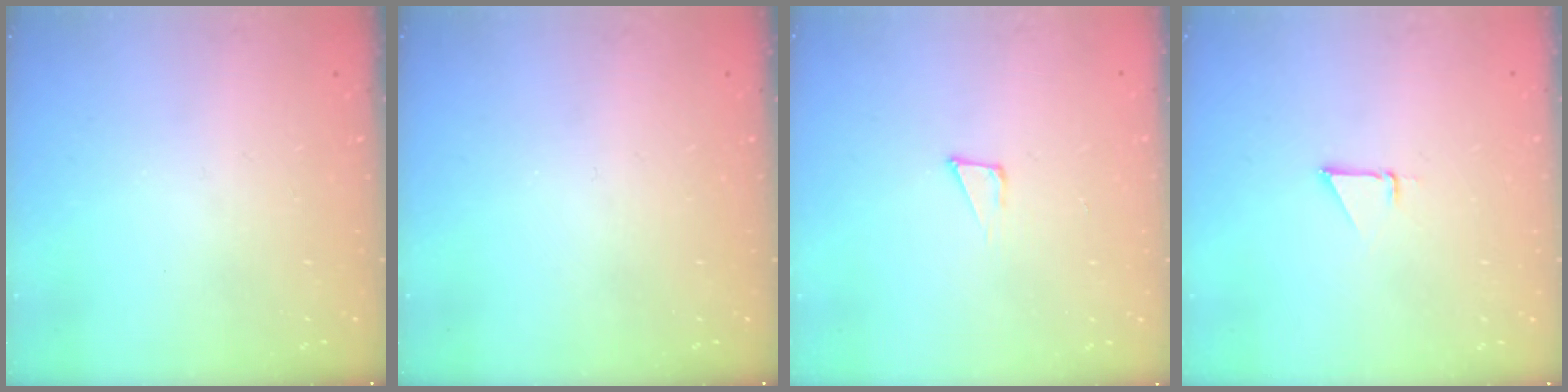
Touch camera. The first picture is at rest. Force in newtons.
{"total": 0.0}
{"total": 5.0, "press": 4.9, "slide": 0.8}
{"total": 1.5, "press": 1.5, "slide": 0.0}